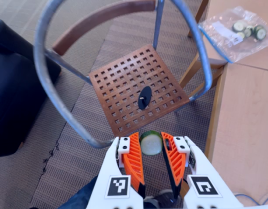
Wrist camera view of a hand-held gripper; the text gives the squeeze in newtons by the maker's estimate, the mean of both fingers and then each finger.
{"total": 10.2, "left": 10.3, "right": 10.2}